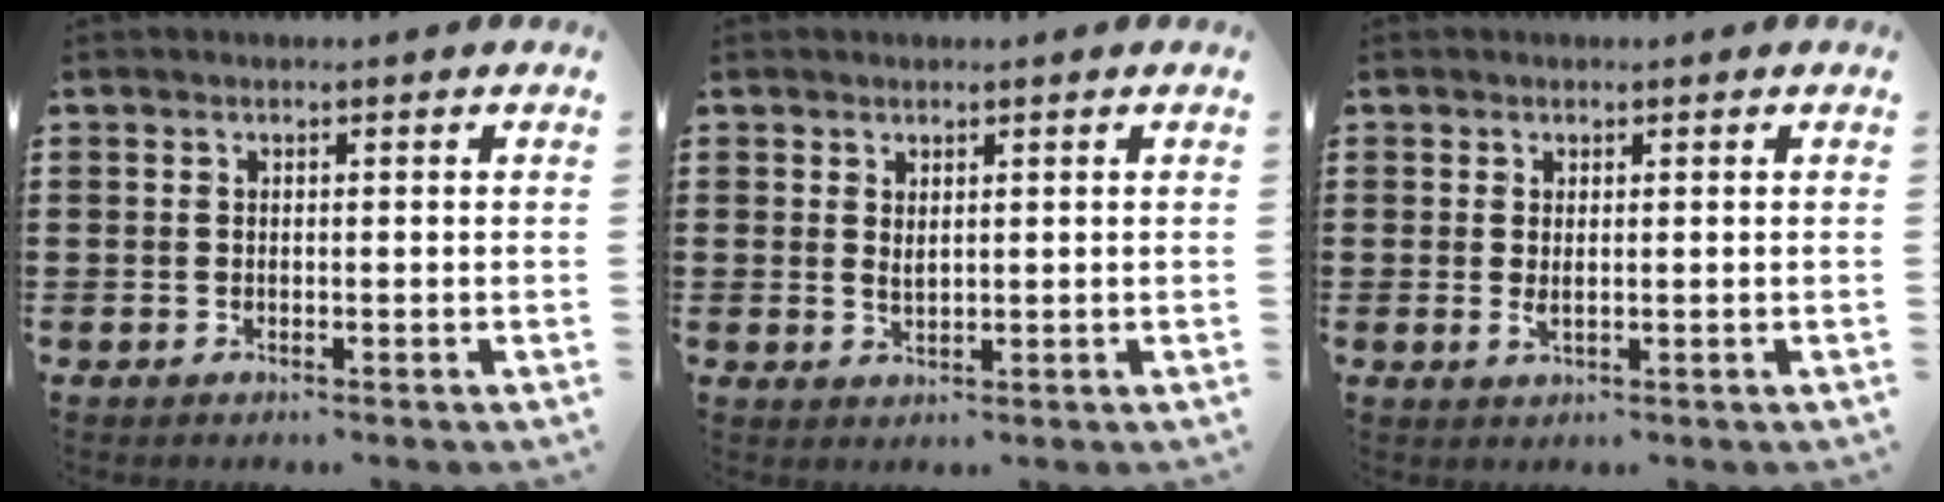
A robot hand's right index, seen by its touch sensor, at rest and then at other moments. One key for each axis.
{"total": 1.5, "fx": 0.9, "fy": 0.6, "fz": 1.0, "tx": -0.021, "ty": 0.003, "tz": 0.016}
{"total": 1.4, "fx": 0.3, "fy": 0.4, "fz": 1.3, "tx": -0.025, "ty": 0.000, "tz": 0.005}